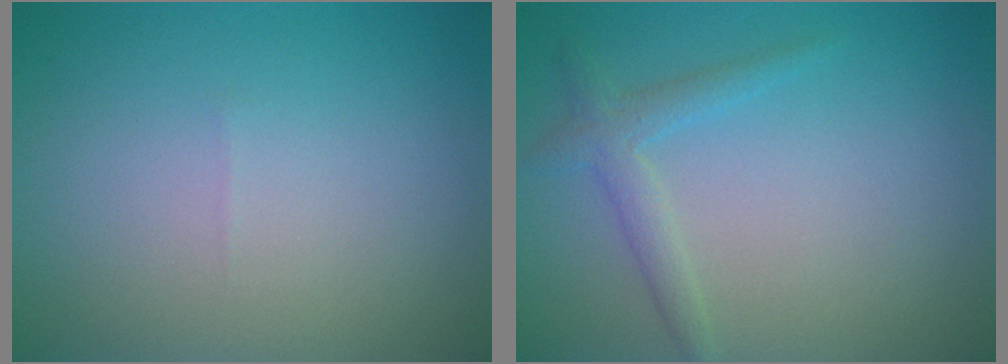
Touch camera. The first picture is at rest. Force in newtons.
{"total": 2.0, "press": 2.0, "slide": 0.1}